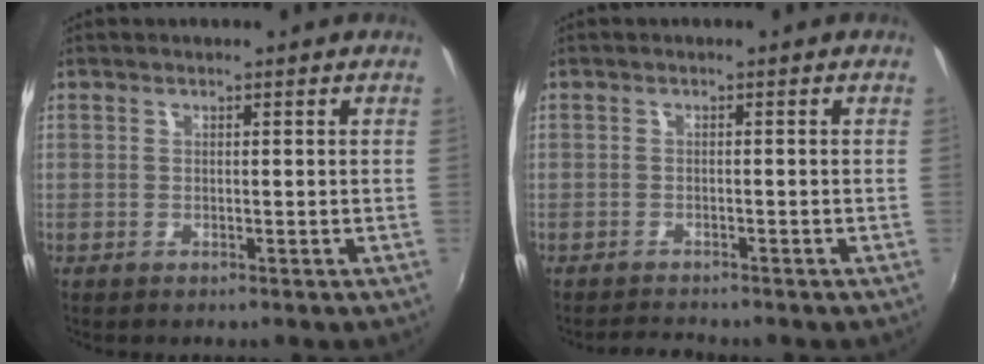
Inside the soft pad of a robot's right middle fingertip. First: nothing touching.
{"total": 2.3, "force": [-2.2, 0.0, 0.3], "torque": [-0.016, -0.009, -0.043]}